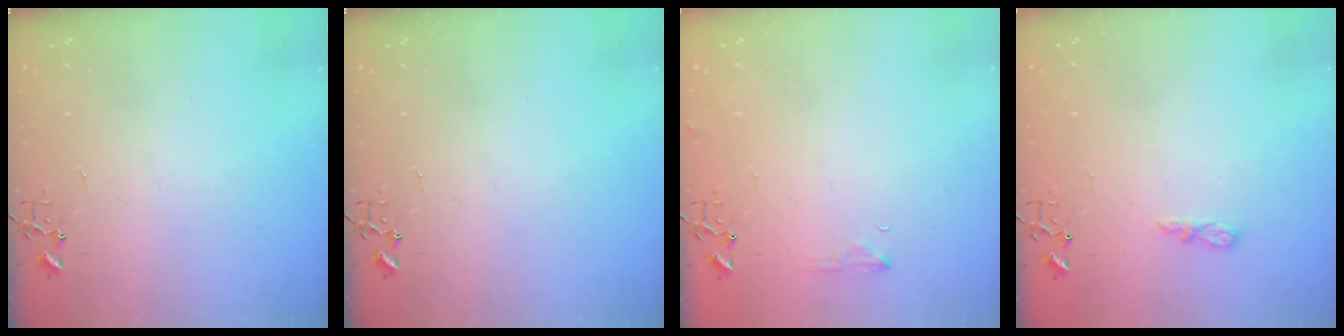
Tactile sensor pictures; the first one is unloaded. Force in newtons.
{"total": 0.0}
{"total": 6.1, "press": 6.0, "slide": 0.9}
{"total": 6.2, "press": 6.1, "slide": 0.7}